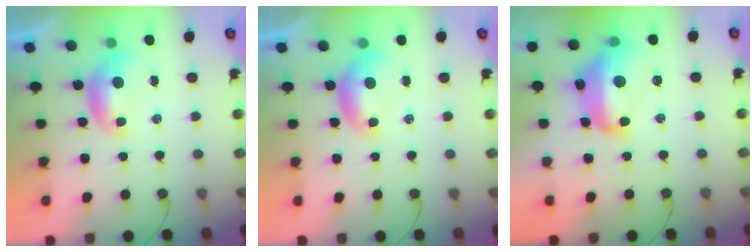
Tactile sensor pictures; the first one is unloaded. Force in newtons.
{"total": 0.0}
{"total": 10.0, "press": 9.9, "slide": 1.2}